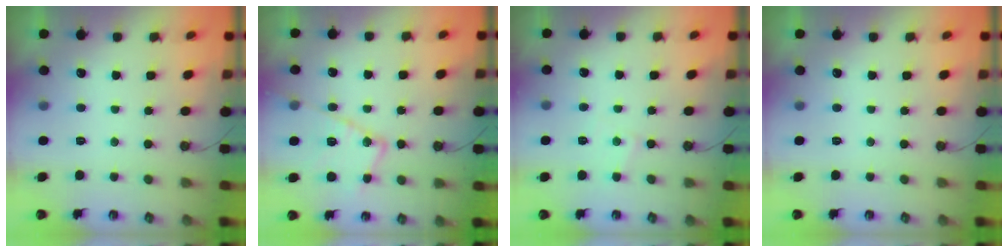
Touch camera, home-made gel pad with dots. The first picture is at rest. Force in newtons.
{"total": 16.1, "press": 16.1, "slide": 1.3}
{"total": 4.6, "press": 4.5, "slide": 0.7}
{"total": 0.0}